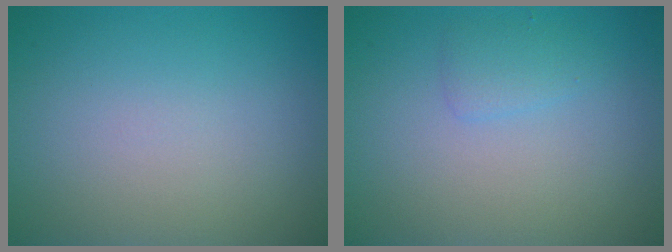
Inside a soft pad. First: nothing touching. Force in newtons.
{"total": 1.2, "press": 1.2, "slide": 0.1}